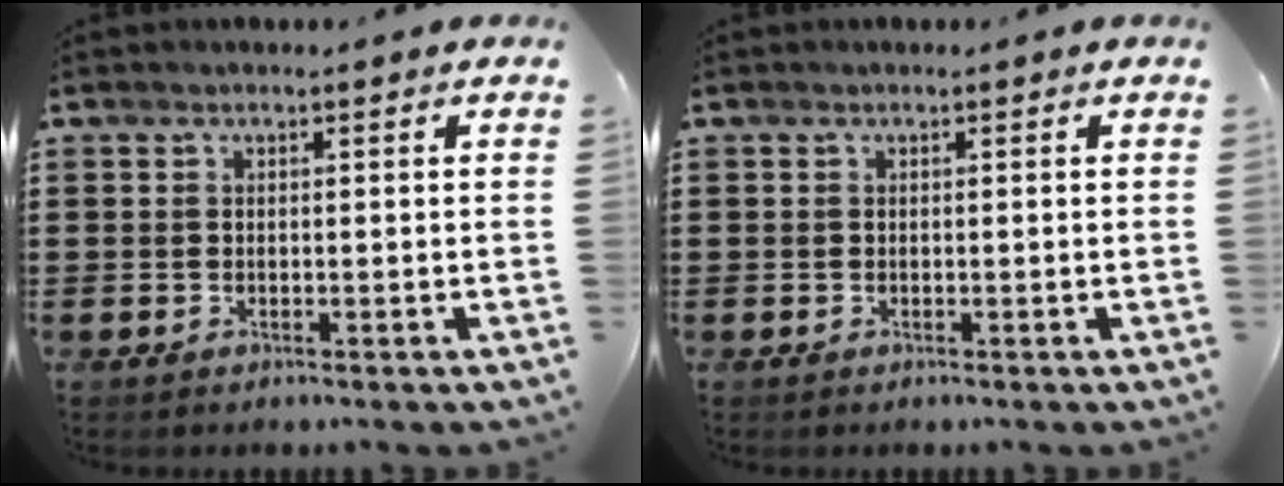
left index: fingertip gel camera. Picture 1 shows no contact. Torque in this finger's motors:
{"motor_torque": [0.00, 0.00, 0.00, 0.00]}